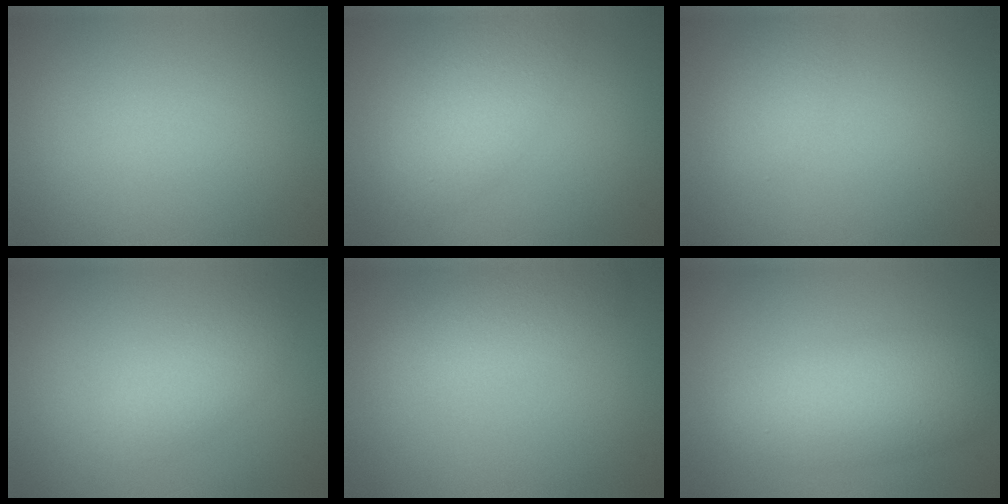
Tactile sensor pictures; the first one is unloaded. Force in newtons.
{"total": 4.8, "press": 4.8, "slide": 0.3}
{"total": 1.5, "press": 1.5, "slide": 0.0}
{"total": 2.8, "press": 2.8, "slide": 0.2}
{"total": 3.8, "press": 3.8, "slide": 0.3}
{"total": 5.4, "press": 5.4, "slide": 0.1}